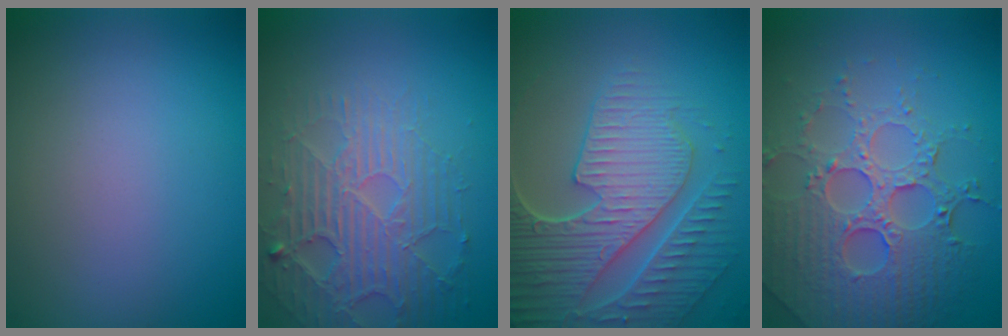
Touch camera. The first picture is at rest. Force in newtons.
{"total": 4.9, "press": 4.2, "slide": 2.5}
{"total": 8.5, "press": 6.1, "slide": 5.9}
{"total": 7.3, "press": 5.5, "slide": 4.9}